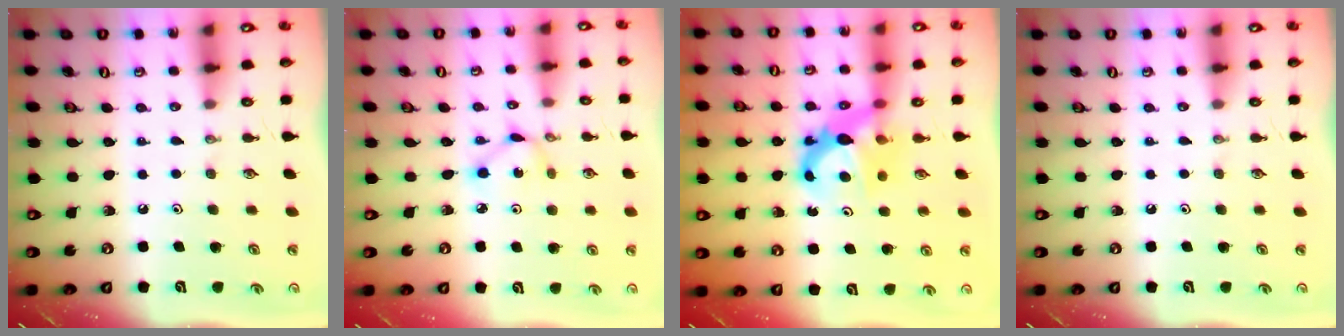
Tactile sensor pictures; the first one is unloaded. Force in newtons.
{"total": 2.8, "press": 2.8, "slide": 0.1}
{"total": 7.4, "press": 7.4, "slide": 0.5}
{"total": 0.0}